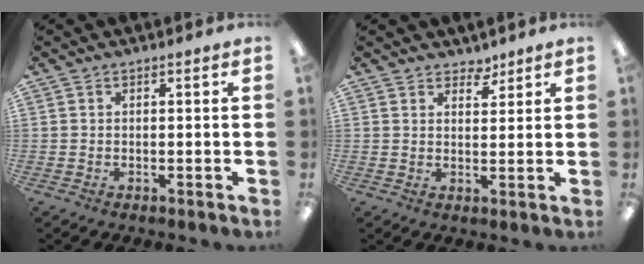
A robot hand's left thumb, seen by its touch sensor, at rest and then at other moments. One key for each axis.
{"total": 3.4, "fx": 2.9, "fy": 1.6, "fz": 0.4, "tx": 0.004, "ty": -0.017, "tz": 0.053}